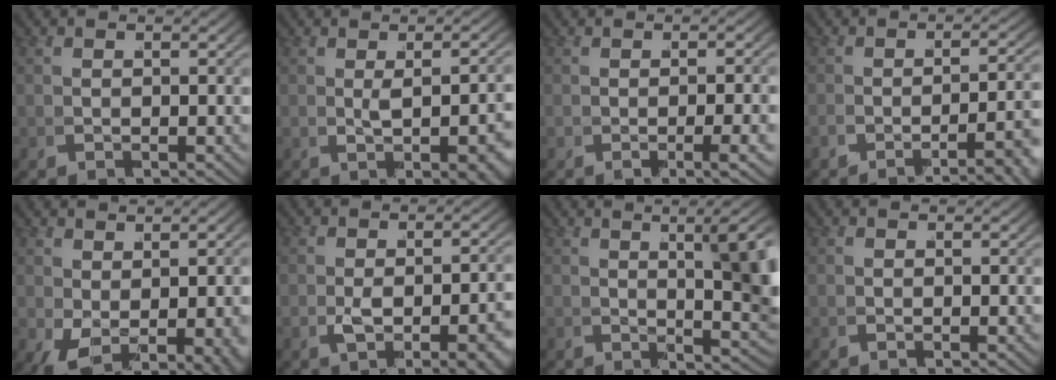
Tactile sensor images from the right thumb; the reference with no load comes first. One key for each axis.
{"total": 4.2, "fx": -0.1, "fy": 1.0, "fz": 4.1, "tx": -0.048, "ty": 0.007, "tz": 0.002}
{"total": 2.0, "fx": -0.6, "fy": -0.2, "fz": 1.9, "tx": -0.017, "ty": 0.011, "tz": -0.012}
{"total": 4.8, "fx": -3.4, "fy": 0.5, "fz": 3.4, "tx": -0.038, "ty": 0.008, "tz": -0.057}
{"total": 3.8, "fx": -0.7, "fy": 1.7, "fz": 3.4, "tx": -0.045, "ty": -0.023, "tz": 0.010}
{"total": 4.1, "fx": -1.7, "fy": 1.0, "fz": 3.5, "tx": -0.049, "ty": 0.006, "tz": -0.026}
{"total": 9.3, "fx": 1.7, "fy": 3.8, "fz": 8.3, "tx": -0.082, "ty": 0.009, "tz": 0.026}
{"total": 0.0}